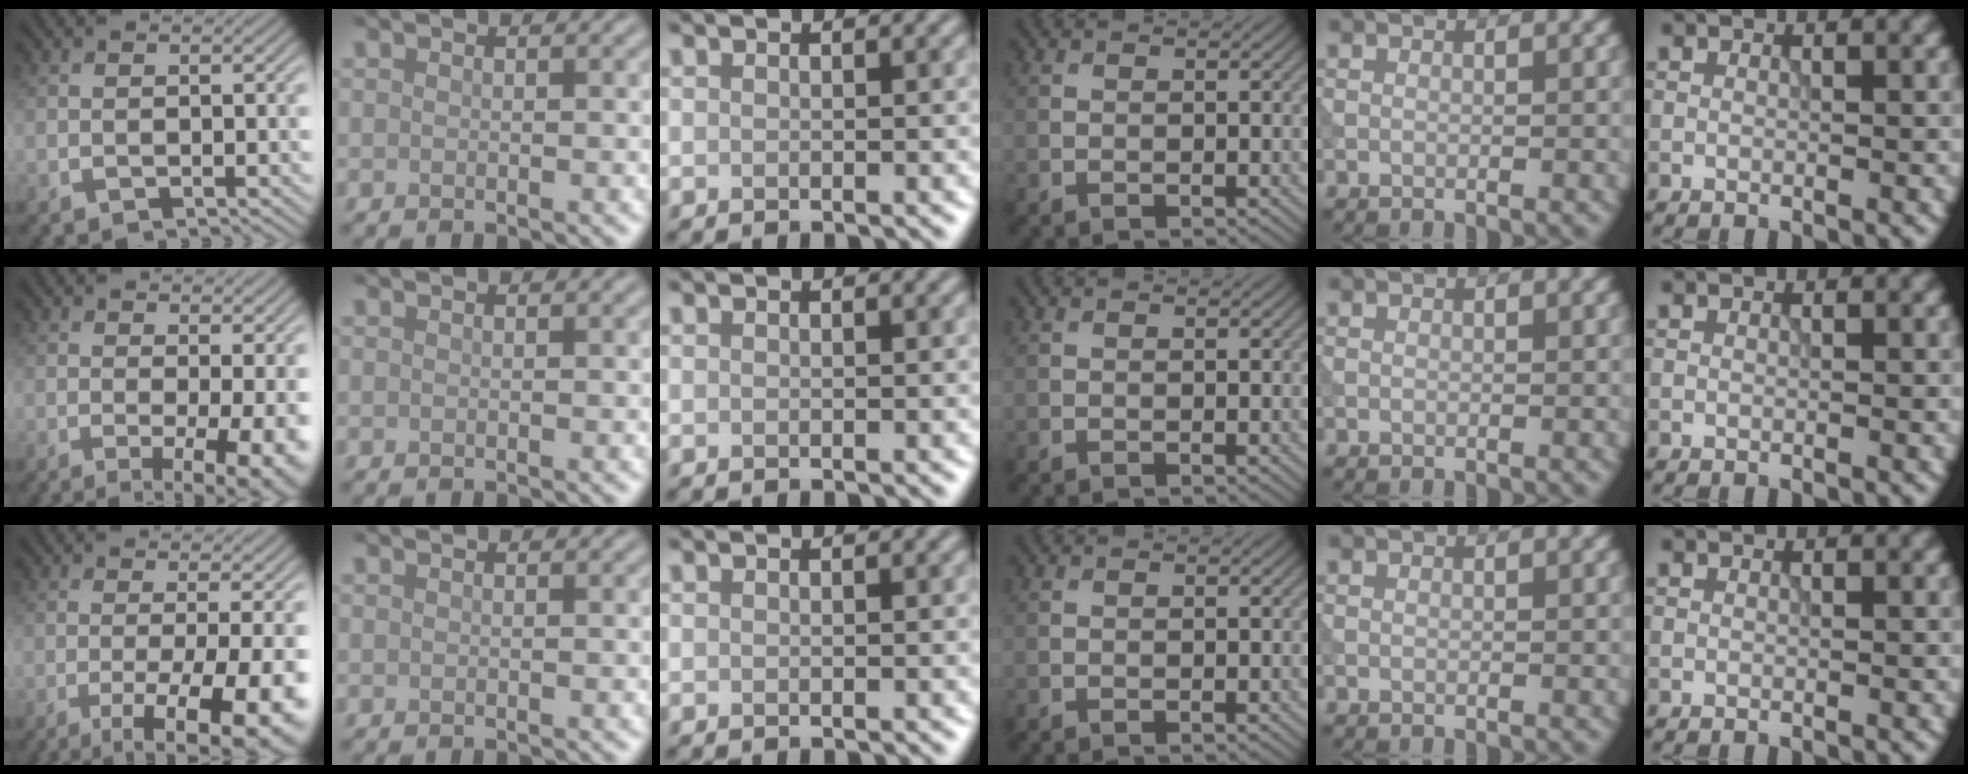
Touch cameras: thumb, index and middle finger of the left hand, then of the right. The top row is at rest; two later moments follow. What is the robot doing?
{"motion": "extract", "object": "tissue"}